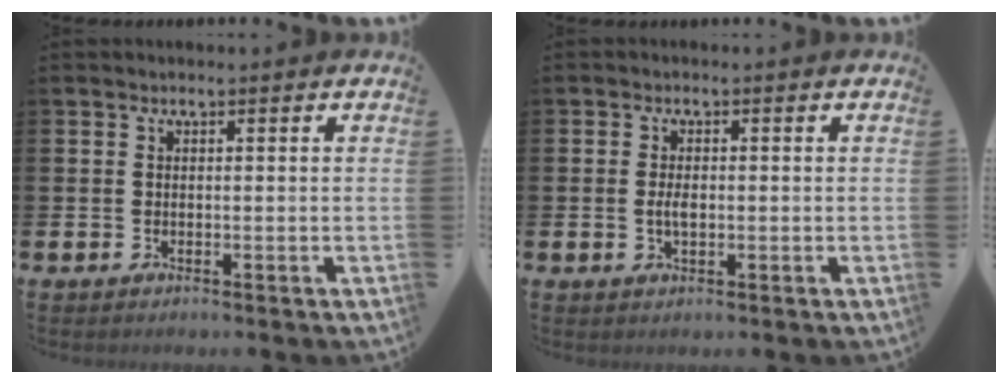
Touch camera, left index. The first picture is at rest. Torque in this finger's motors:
{"motor_torque": [0.26, 0.10, 0.02, 0.06]}